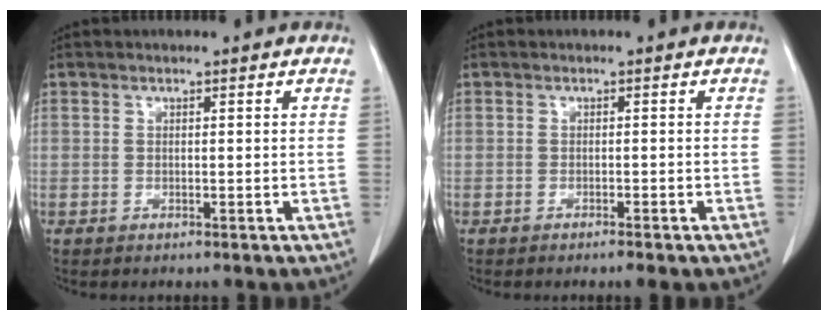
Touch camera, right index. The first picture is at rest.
{"total": 1.2, "force": [-0.9, 0.0, 0.7], "torque": [-0.016, -0.002, -0.013]}